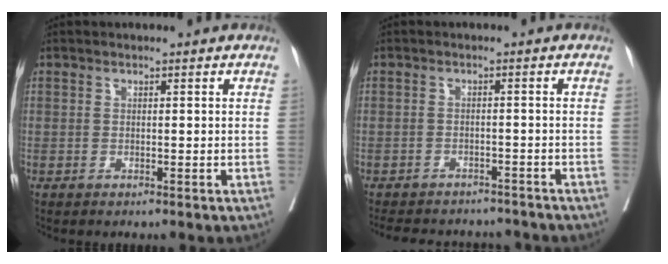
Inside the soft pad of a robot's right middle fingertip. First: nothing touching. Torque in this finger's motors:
{"motor_torque": [0.83, -0.83, 0.09, 0.02]}